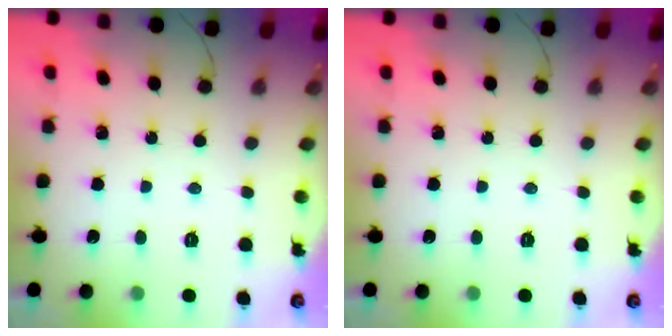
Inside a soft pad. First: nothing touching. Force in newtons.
{"total": 0.0}